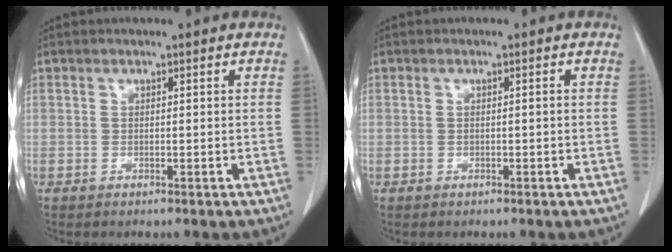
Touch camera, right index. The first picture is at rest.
{"total": 0.8, "force": [0.0, 0.1, 0.8], "torque": [-0.020, 0.004, 0.004]}